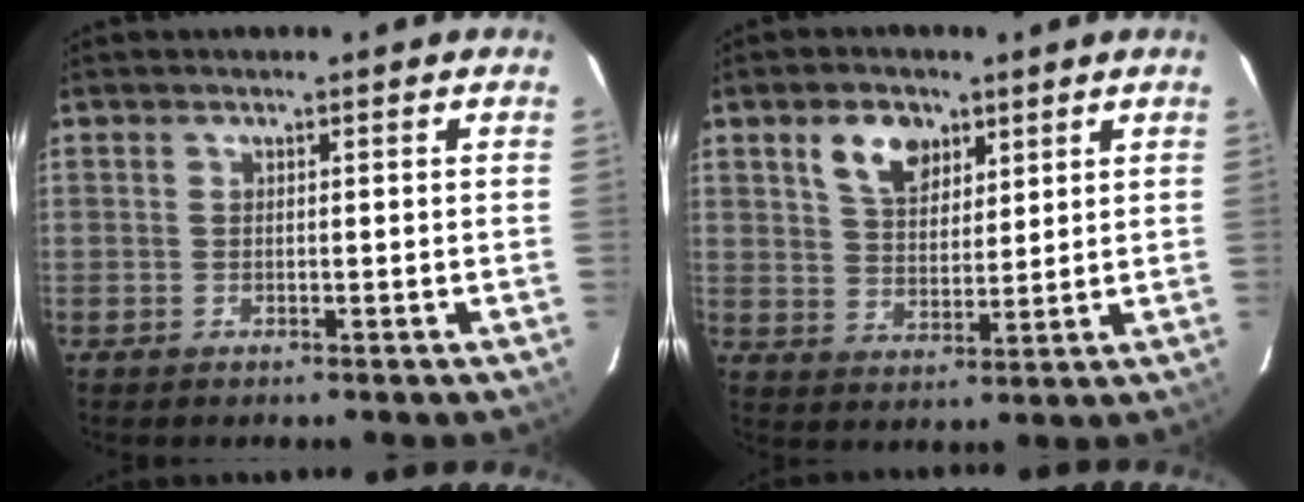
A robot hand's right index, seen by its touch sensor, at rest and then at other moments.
{"total": 7.6, "force": [4.1, 4.7, 4.4], "torque": [-0.076, 0.012, 0.076]}